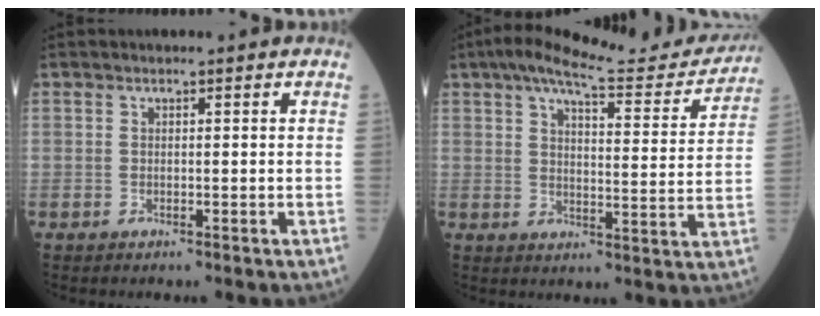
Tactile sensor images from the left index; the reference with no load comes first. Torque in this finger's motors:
{"motor_torque": [1.03, -1.11, 0.16, 0.07]}